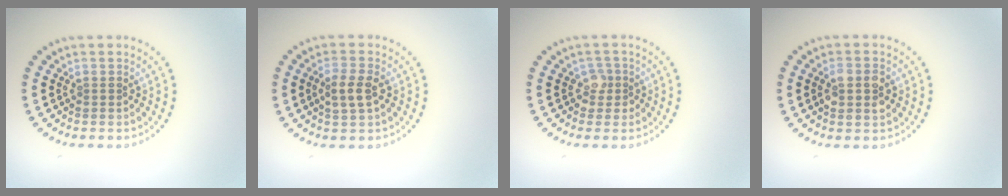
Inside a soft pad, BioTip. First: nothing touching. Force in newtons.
{"total": 2.6, "press": 2.6, "slide": 0.4}
{"total": 1.7, "press": 1.4, "slide": 1.0}
{"total": 2.5, "press": 2.5, "slide": 0.3}